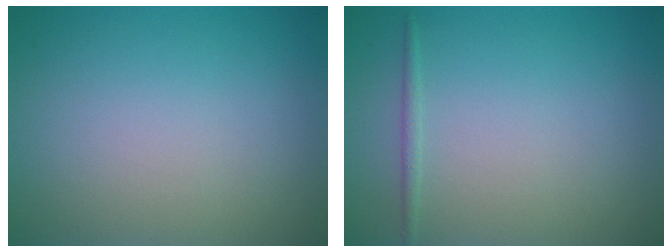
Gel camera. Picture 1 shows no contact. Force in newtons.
{"total": 0.7, "press": 0.7, "slide": 0.0}